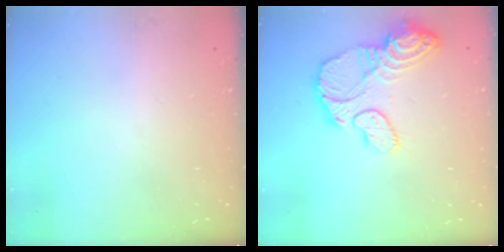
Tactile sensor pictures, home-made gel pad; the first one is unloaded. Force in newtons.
{"total": 15.7, "press": 15.6, "slide": 1.7}